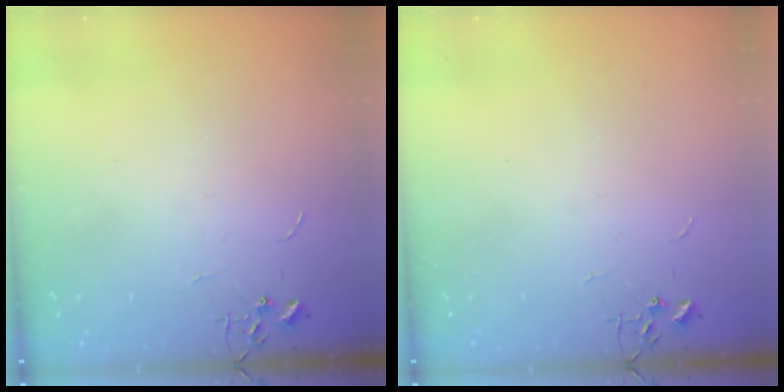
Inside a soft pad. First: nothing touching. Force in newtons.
{"total": 0.0}